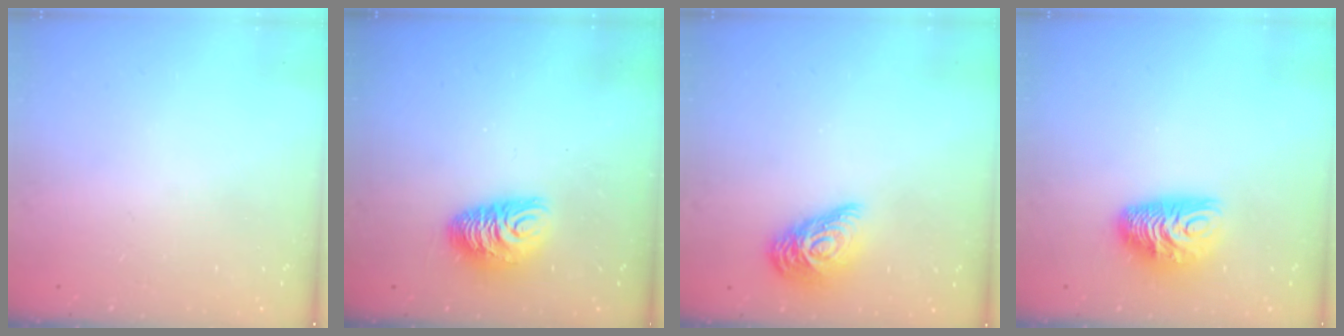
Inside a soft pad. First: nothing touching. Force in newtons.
{"total": 10.7, "press": 10.6, "slide": 0.8}
{"total": 13.1, "press": 13.1, "slide": 0.6}
{"total": 9.7, "press": 9.7, "slide": 0.4}